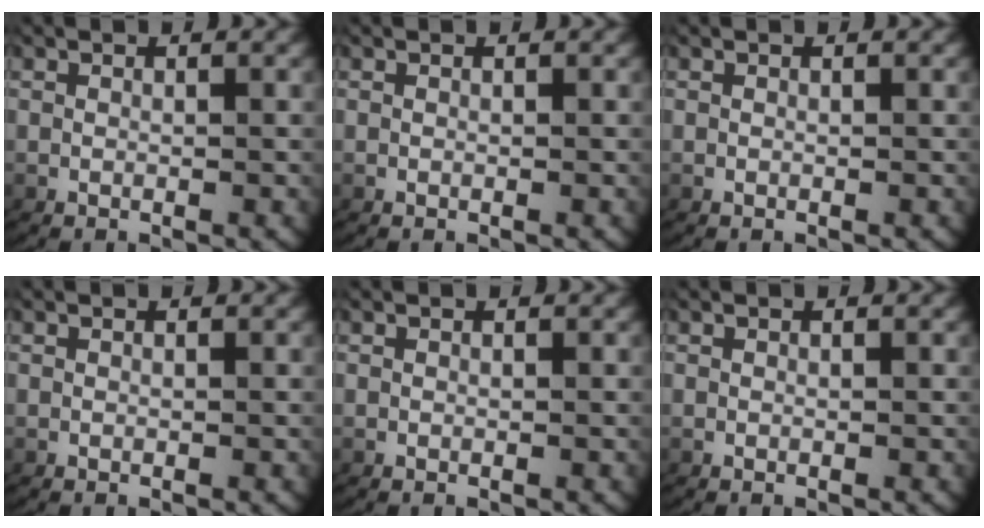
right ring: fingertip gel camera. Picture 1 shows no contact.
{"total": 0.0}
{"total": 0.0}
{"total": 0.0}
{"total": 0.0}
{"total": 0.0}